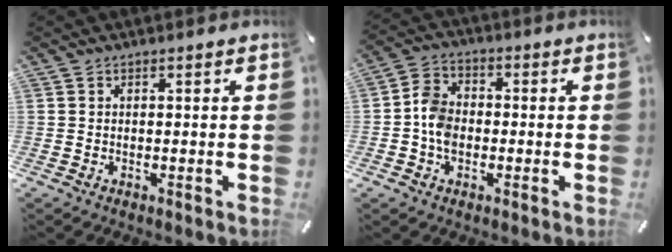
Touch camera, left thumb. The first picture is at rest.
{"total": 6.5, "force": [-1.5, 5.1, 3.8], "torque": [-0.085, 0.012, -0.029]}